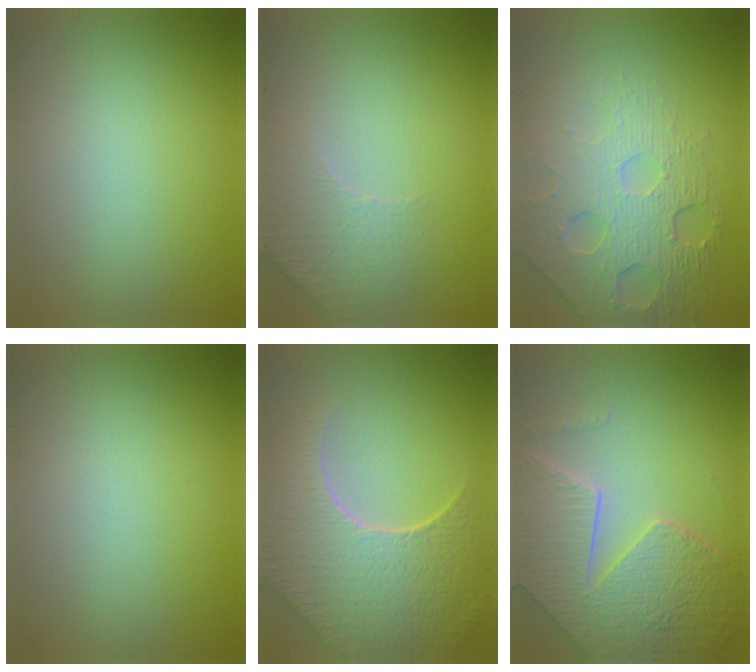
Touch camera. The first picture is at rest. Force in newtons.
{"total": 3.3, "press": 3.2, "slide": 0.9}
{"total": 7.1, "press": 5.0, "slide": 5.0}
{"total": 0.0}
{"total": 8.7, "press": 6.2, "slide": 6.1}
{"total": 8.8, "press": 6.2, "slide": 6.2}